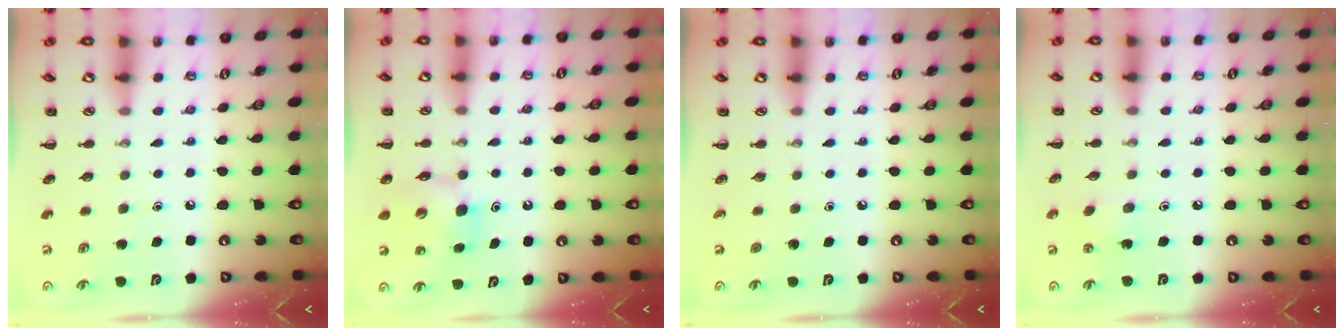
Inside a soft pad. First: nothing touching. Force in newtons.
{"total": 6.6, "press": 6.6, "slide": 0.6}
{"total": 0.0}
{"total": 3.1, "press": 3.0, "slide": 0.9}